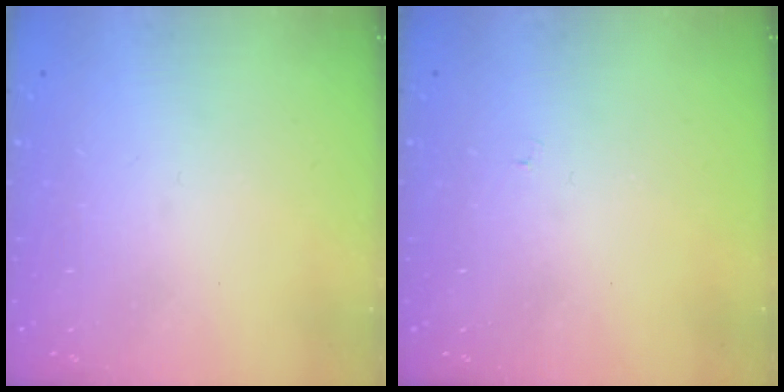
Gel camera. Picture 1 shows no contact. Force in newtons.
{"total": 3.5, "press": 3.5, "slide": 0.3}